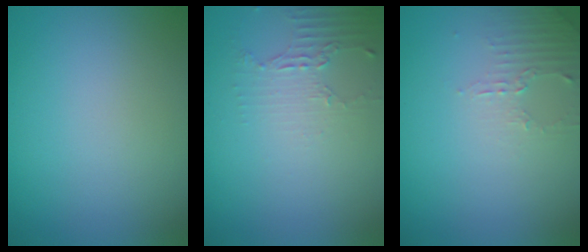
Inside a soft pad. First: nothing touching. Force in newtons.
{"total": 1.9, "press": 1.4, "slide": 1.3}
{"total": 1.8, "press": 1.7, "slide": 0.5}